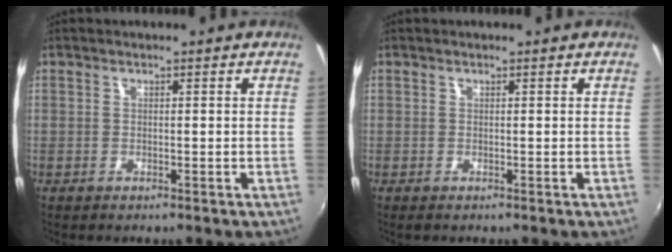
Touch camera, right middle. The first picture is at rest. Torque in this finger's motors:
{"motor_torque": [0.25, -0.26, 0.03, 0.01]}